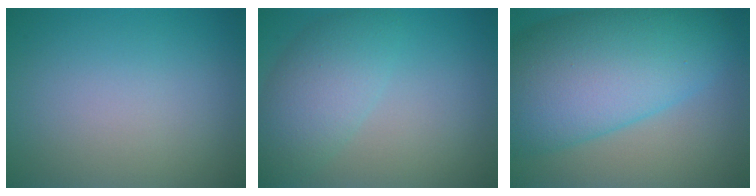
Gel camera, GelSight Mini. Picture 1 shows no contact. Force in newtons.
{"total": 4.8, "press": 4.8, "slide": 0.3}
{"total": 13.3, "press": 13.3, "slide": 0.3}